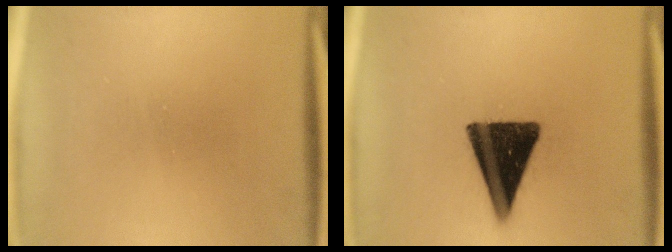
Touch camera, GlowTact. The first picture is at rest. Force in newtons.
{"total": 15.9}